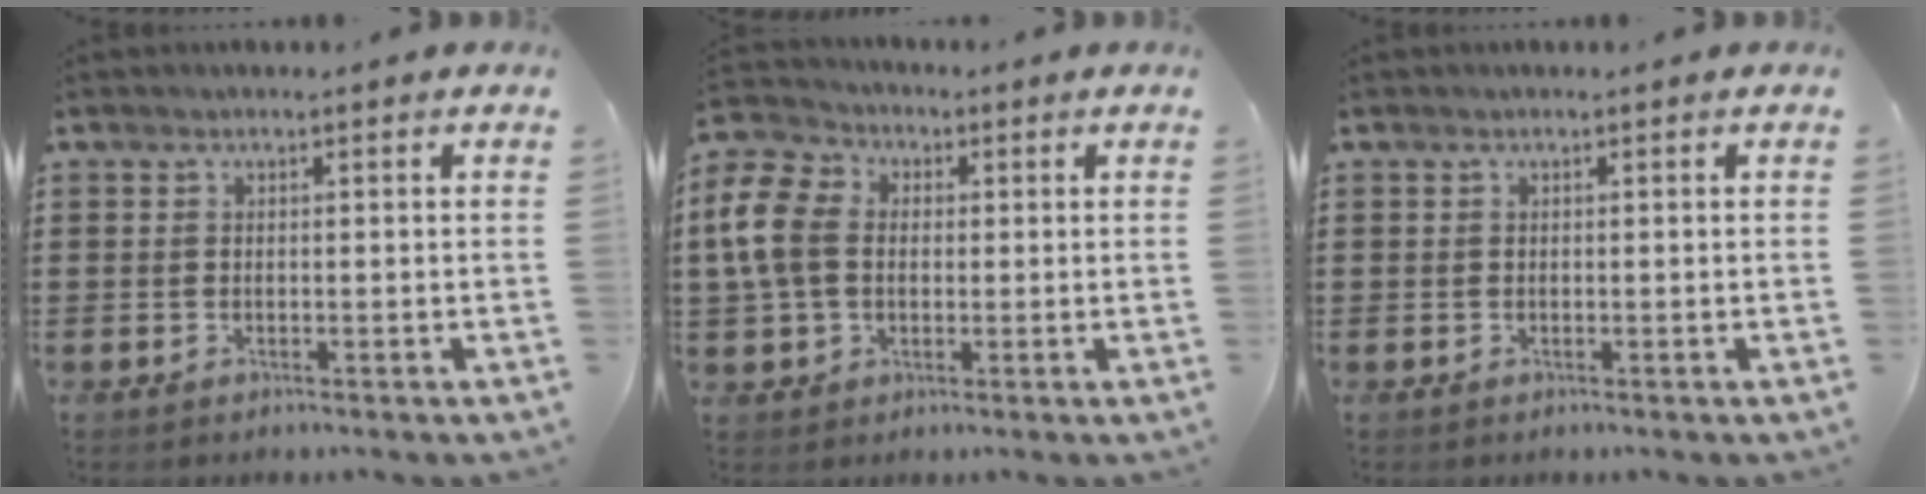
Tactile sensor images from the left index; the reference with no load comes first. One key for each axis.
{"total": 8.5, "fx": 0.7, "fy": 6.6, "fz": 5.3, "tx": -0.161, "ty": 0.007, "tz": 0.003}
{"total": 0.0}